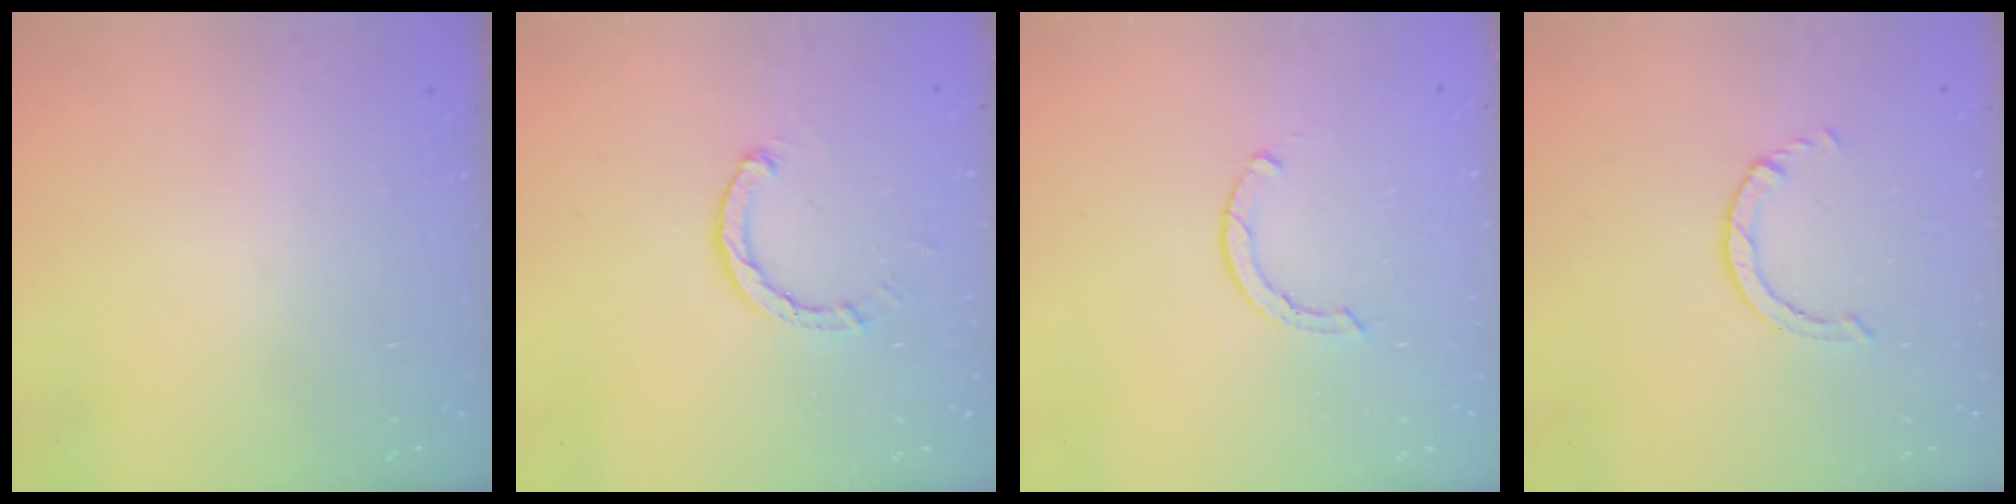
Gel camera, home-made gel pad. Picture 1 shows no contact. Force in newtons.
{"total": 2.6, "press": 2.6, "slide": 0.3}
{"total": 1.7, "press": 1.6, "slide": 0.3}
{"total": 0.8, "press": 0.7, "slide": 0.2}